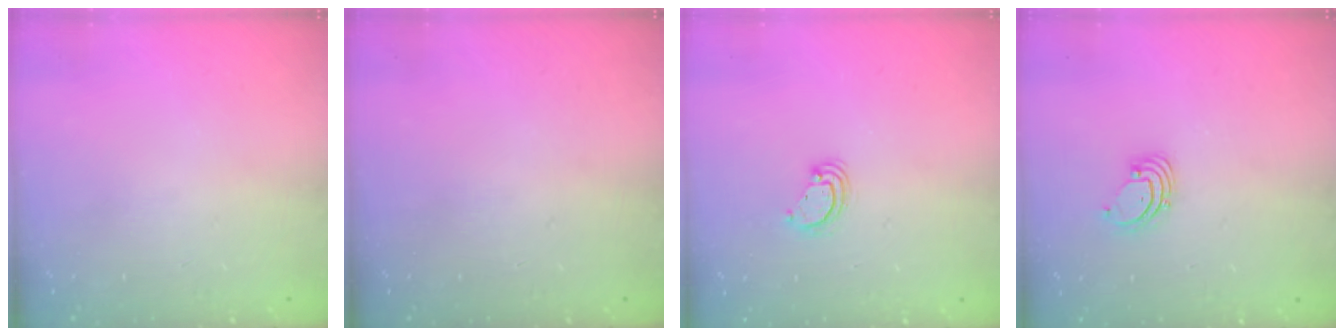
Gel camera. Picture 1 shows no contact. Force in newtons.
{"total": 0.0}
{"total": 3.4, "press": 3.3, "slide": 0.4}
{"total": 1.5, "press": 1.5, "slide": 0.1}